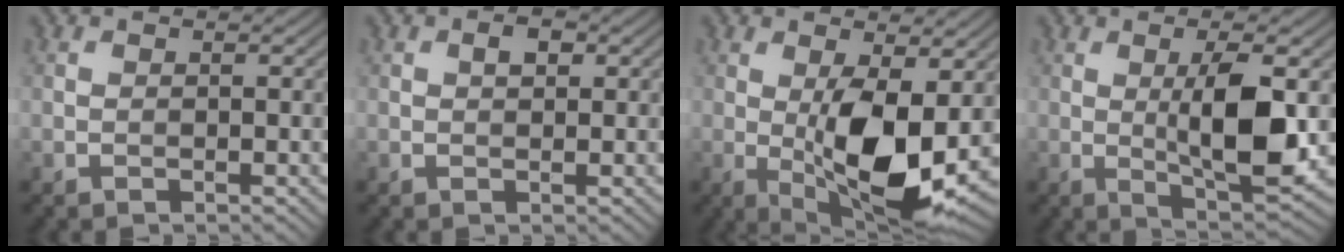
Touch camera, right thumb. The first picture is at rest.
{"total": 1.6, "force": [0.5, 0.9, 1.2], "torque": [-0.019, 0.002, 0.006]}
{"total": 10.9, "force": [-0.6, 4.2, 10.0], "torque": [-0.180, -0.013, -0.003]}
{"total": 8.5, "force": [0.3, 2.2, 8.2], "torque": [-0.142, -0.002, 0.010]}